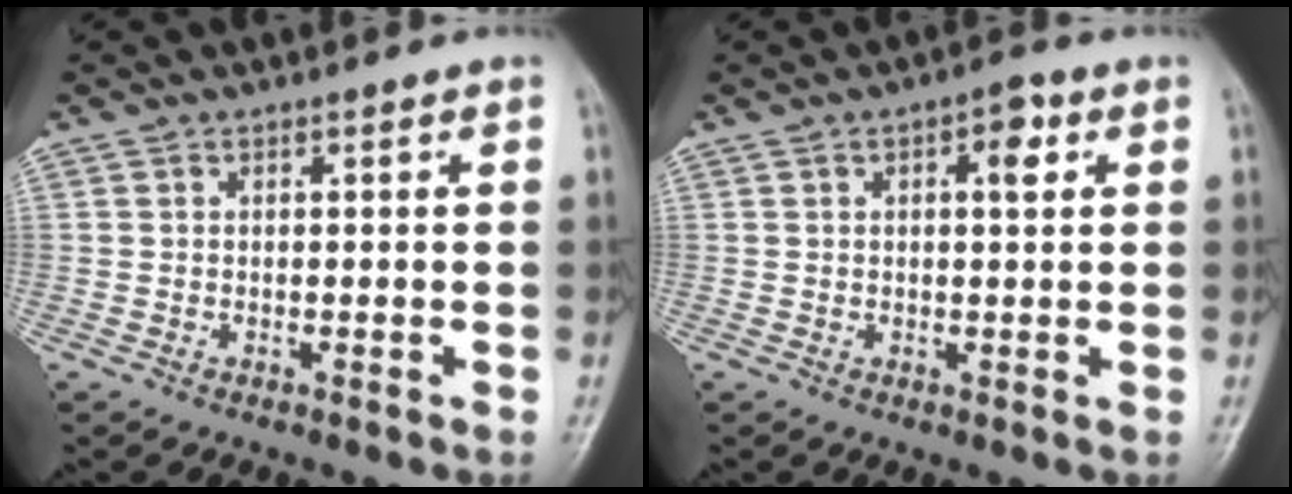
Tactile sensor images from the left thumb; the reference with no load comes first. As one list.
[{"total": 4.1, "force": [1.4, 1.7, 3.5], "torque": [-0.040, 0.004, 0.014]}]